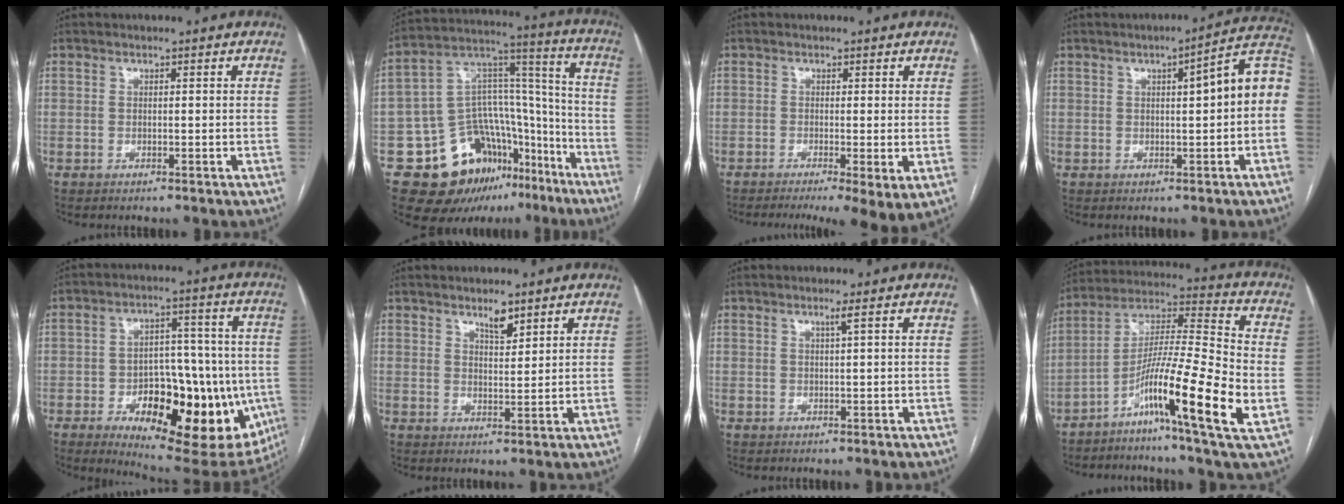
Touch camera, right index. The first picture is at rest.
{"total": 19.5, "force": [-11.7, 11.8, 10.2], "torque": [-0.144, 0.077, -0.179]}
{"total": 7.5, "force": [-4.2, 1.2, 6.1], "torque": [-0.084, -0.013, -0.068]}
{"total": 9.5, "force": [0.9, 0.9, 9.4], "torque": [-0.121, 0.029, 0.007]}
{"total": 22.6, "force": [-7.2, 9.8, 19.0], "torque": [-0.227, 0.011, -0.082]}
{"total": 3.1, "force": [2.4, 0.7, 1.8], "torque": [-0.034, -0.004, 0.042]}
{"total": 1.0, "force": [0.4, -0.5, 0.8], "torque": [-0.021, -0.004, 0.012]}
{"total": 18.1, "force": [-6.4, -0.1, 16.9], "torque": [-0.308, -0.011, -0.118]}